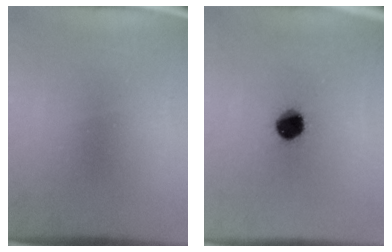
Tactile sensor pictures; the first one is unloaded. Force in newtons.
{"total": 7.8}